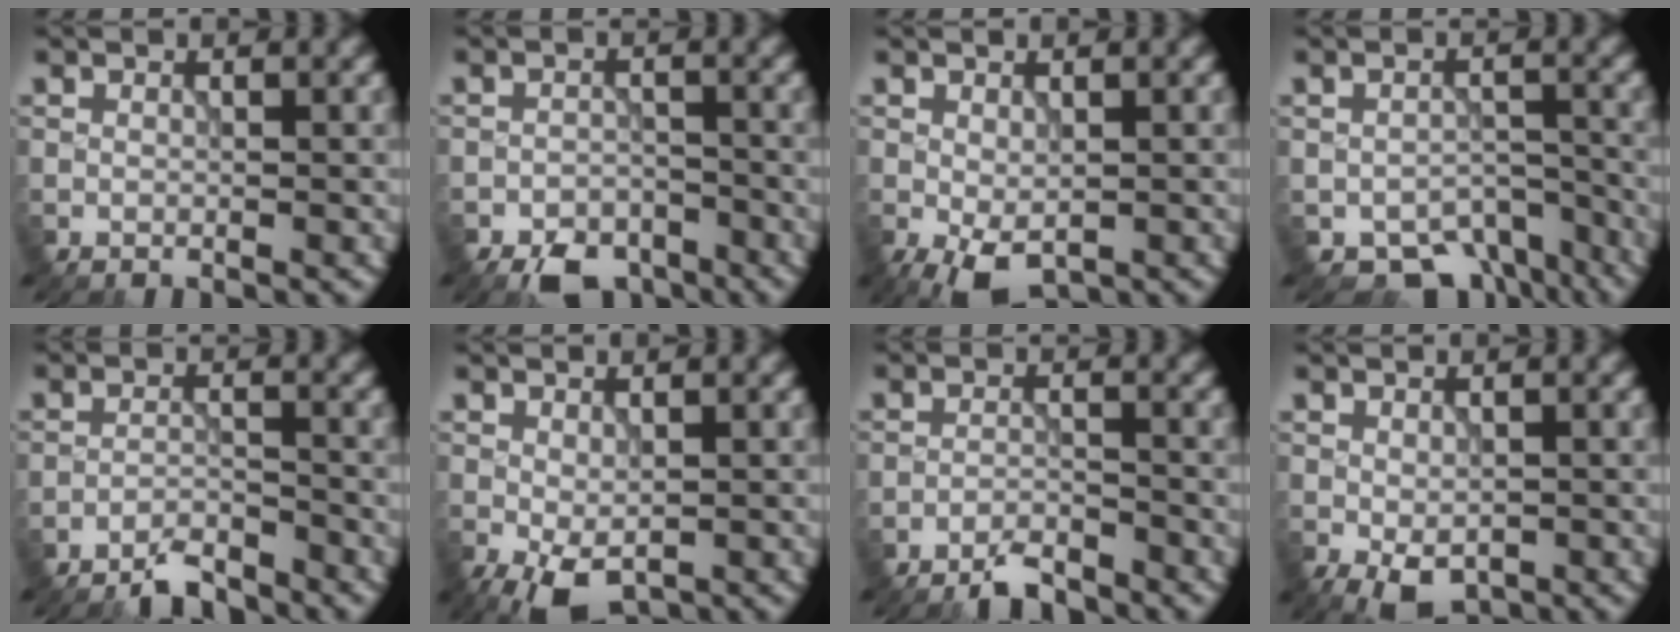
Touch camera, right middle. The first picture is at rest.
{"total": 4.5, "force": [-3.8, 2.0, 1.5], "torque": [-0.013, -0.011, -0.063]}
{"total": 3.1, "force": [-1.1, 1.5, 2.5], "torque": [-0.049, -0.009, -0.015]}
{"total": 5.8, "force": [-4.4, 3.1, 2.2], "torque": [-0.022, -0.027, -0.058]}
{"total": 3.4, "force": [-3.2, 0.3, 1.1], "torque": [-0.016, -0.003, -0.065]}
{"total": 3.5, "force": [-1.3, 1.7, 2.8], "torque": [-0.054, -0.010, -0.020]}
{"total": 3.1, "force": [-2.9, 0.3, 1.1], "torque": [-0.018, -0.004, -0.059]}
{"total": 2.9, "force": [-1.3, 1.5, 2.1], "torque": [-0.035, -0.013, -0.017]}